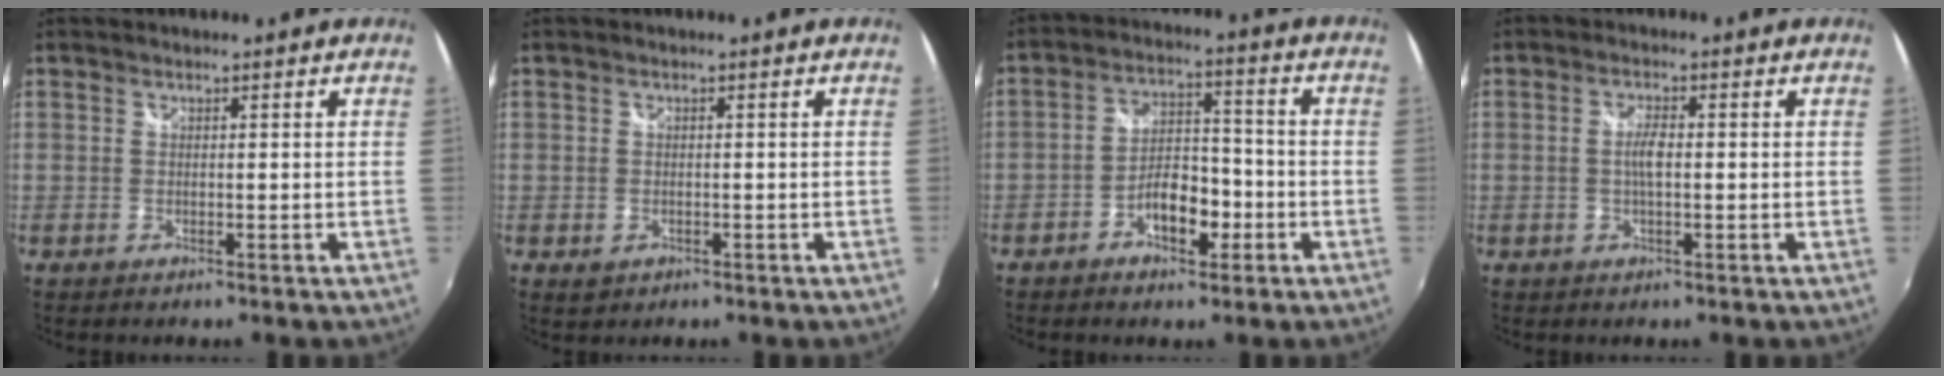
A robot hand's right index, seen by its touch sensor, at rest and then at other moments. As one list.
[{"total": 1.9, "force": [-0.6, 1.5, 0.9], "torque": [-0.018, -0.002, -0.006]}, {"total": 7.7, "force": [-3.7, 4.0, 5.5], "torque": [-0.102, 0.016, -0.056]}, {"total": 3.0, "force": [-0.2, 0.9, 2.8], "torque": [-0.053, 0.002, -0.004]}]